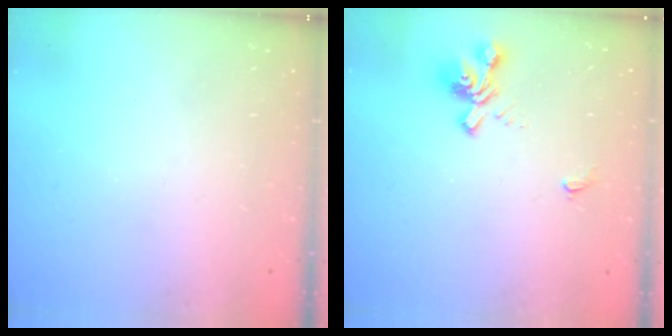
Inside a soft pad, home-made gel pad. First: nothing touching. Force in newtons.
{"total": 1.8, "press": 1.4, "slide": 1.2}